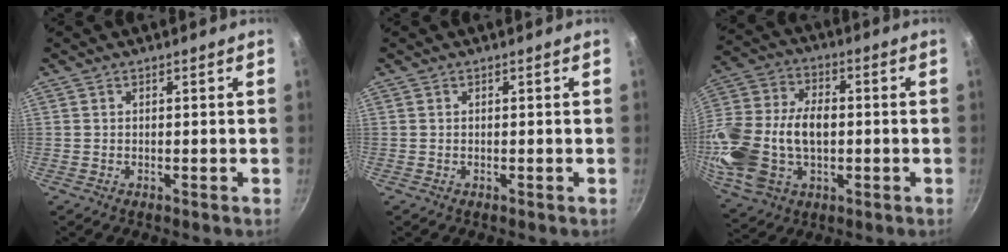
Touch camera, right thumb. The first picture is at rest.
{"total": 0.0}
{"total": 19.8, "force": [-1.8, 13.0, 14.8], "torque": [-0.292, 0.028, -0.028]}